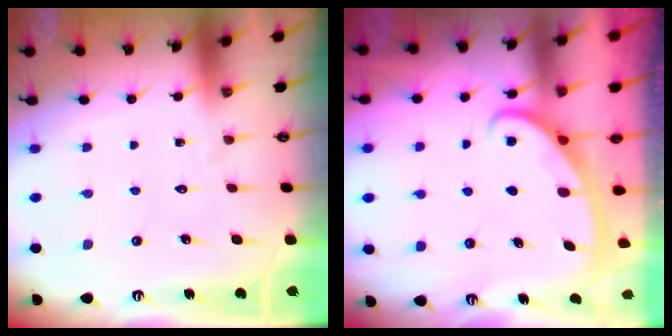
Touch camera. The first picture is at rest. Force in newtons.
{"total": 3.0, "press": 3.0, "slide": 0.4}